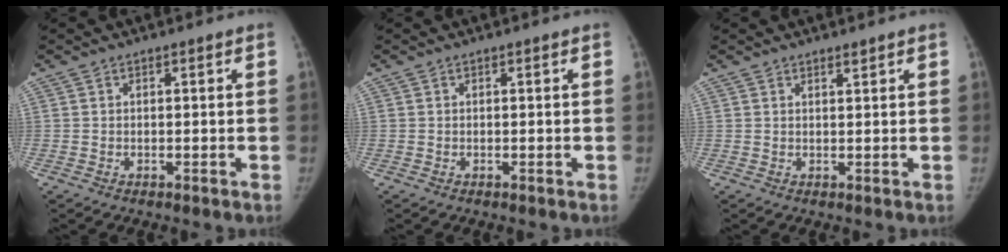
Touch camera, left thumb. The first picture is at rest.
{"total": 0.0}
{"total": 0.8, "force": [0.8, 0.1, 0.3], "torque": [-0.005, -0.007, 0.013]}